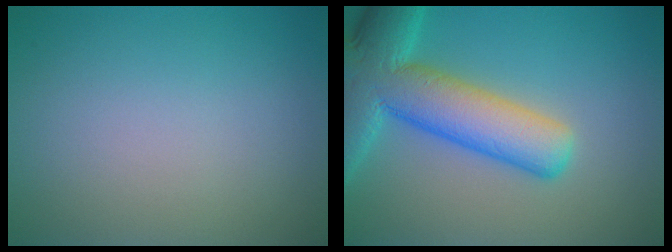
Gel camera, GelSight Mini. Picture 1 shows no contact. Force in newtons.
{"total": 10.0, "press": 10.0, "slide": 0.6}